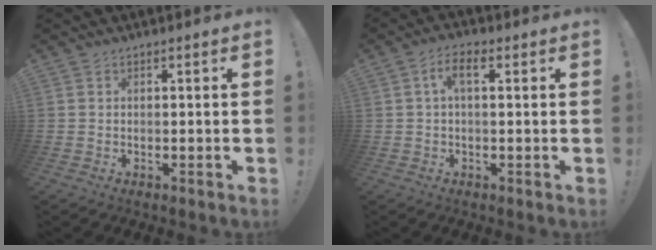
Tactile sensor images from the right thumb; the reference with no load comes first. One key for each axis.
{"total": 5.2, "fx": 1.1, "fy": 2.4, "fz": 4.5, "tx": -0.071, "ty": 0.008, "tz": 0.015}